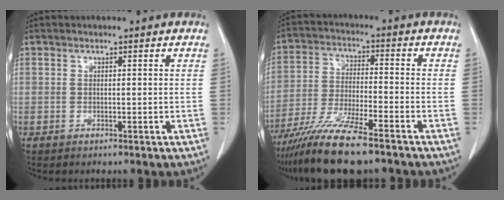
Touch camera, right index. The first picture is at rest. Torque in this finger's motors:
{"motor_torque": [1.08, -1.06, 0.61, 0.21]}